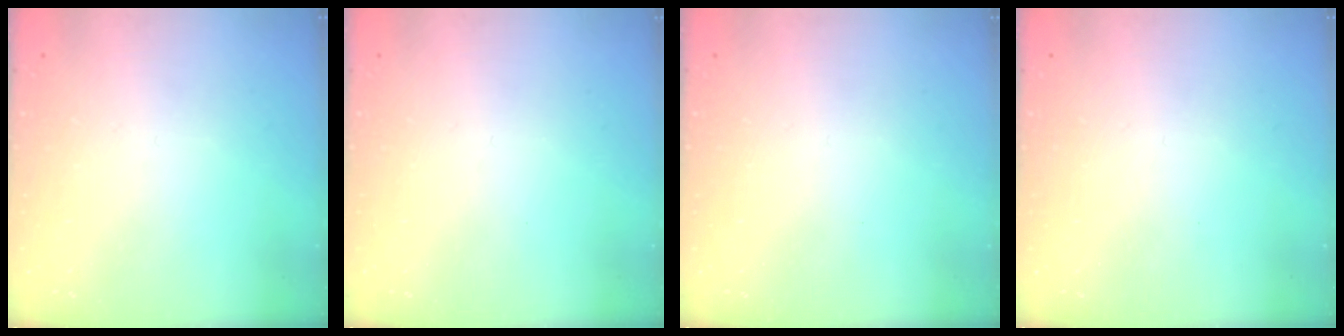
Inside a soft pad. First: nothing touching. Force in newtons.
{"total": 0.0}
{"total": 0.0}
{"total": 0.0}